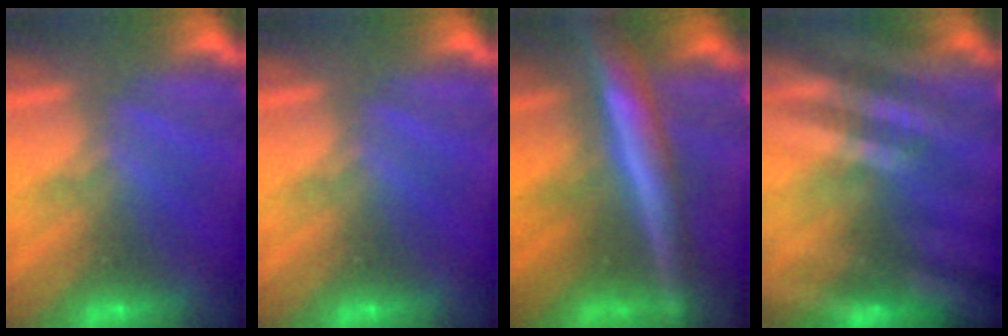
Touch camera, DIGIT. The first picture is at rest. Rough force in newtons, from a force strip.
{"total": 0.0}
{"total": 9.7}
{"total": 8.6}